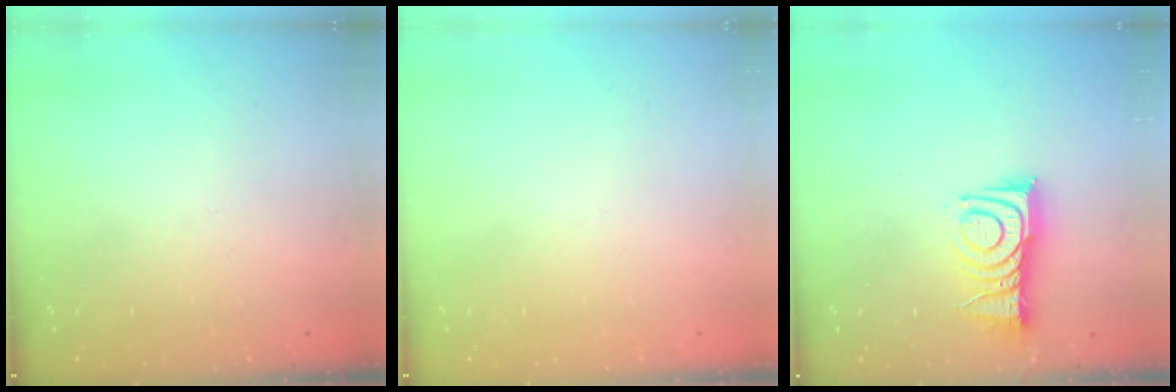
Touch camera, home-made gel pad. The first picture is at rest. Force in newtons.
{"total": 1.5, "press": 1.5, "slide": 0.1}
{"total": 11.4, "press": 11.4, "slide": 0.6}